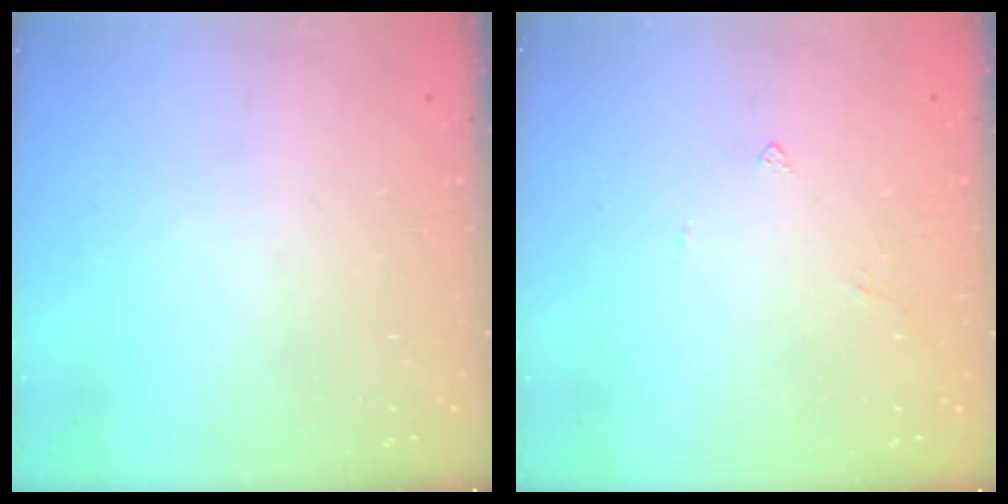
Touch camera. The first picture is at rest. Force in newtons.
{"total": 1.9, "press": 1.8, "slide": 0.4}